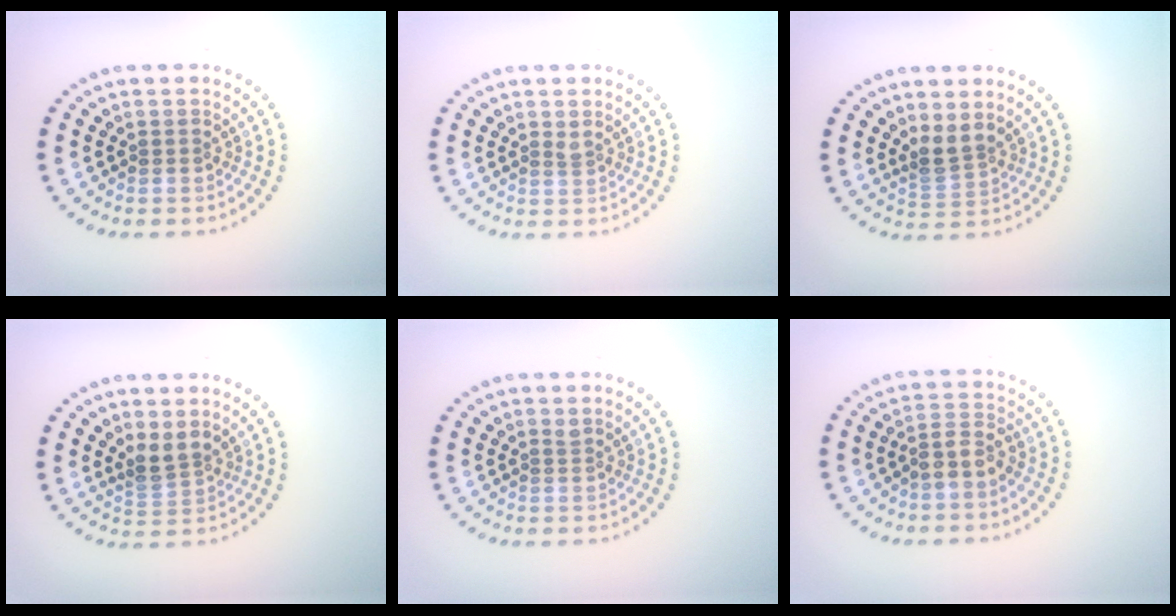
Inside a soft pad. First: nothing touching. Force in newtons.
{"total": 0.8, "press": 0.5, "slide": 0.6}
{"total": 2.4, "press": 1.8, "slide": 1.6}
{"total": 2.3, "press": 1.8, "slide": 1.5}
{"total": 0.5, "press": 0.4, "slide": 0.4}
{"total": 2.3, "press": 1.9, "slide": 1.2}